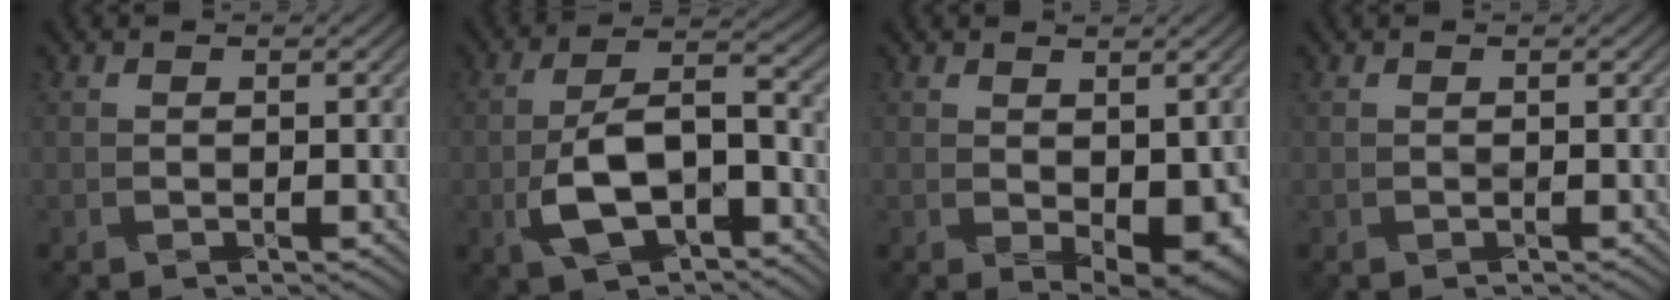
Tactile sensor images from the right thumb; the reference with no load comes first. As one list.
[{"total": 10.0, "force": [-4.2, 4.9, 7.6], "torque": [-0.143, 0.003, -0.085]}, {"total": 6.4, "force": [-1.1, 3.1, 5.4], "torque": [-0.075, -0.010, -0.006]}, {"total": 0.0}]